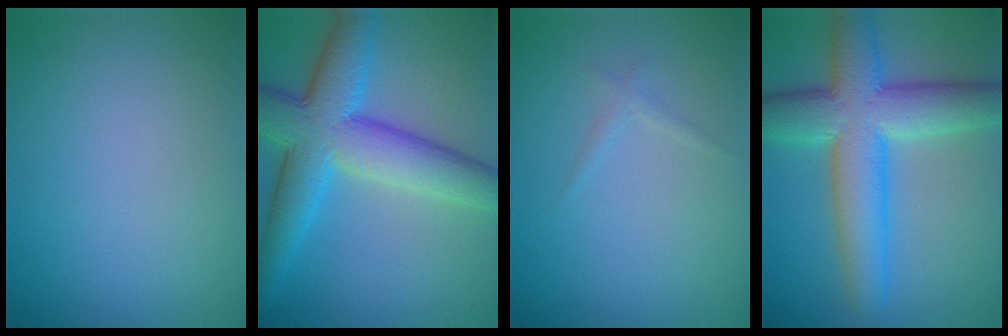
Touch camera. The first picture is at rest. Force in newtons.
{"total": 9.5, "press": 9.5, "slide": 0.2}
{"total": 0.8, "press": 0.8, "slide": 0.1}
{"total": 9.0, "press": 9.0, "slide": 0.3}